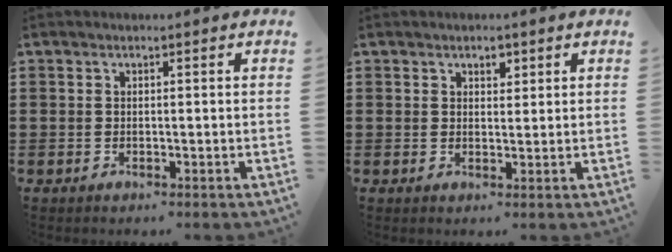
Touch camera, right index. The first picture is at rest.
{"total": 1.9, "force": [1.3, 1.1, 0.9], "torque": [-0.012, 0.002, 0.021]}